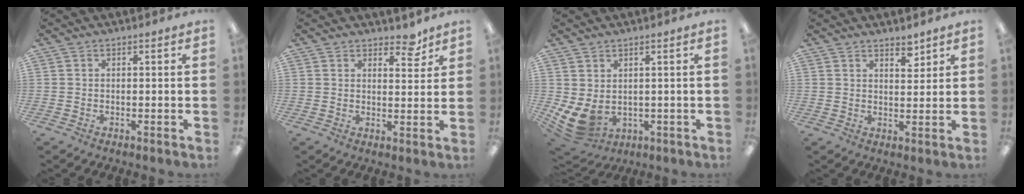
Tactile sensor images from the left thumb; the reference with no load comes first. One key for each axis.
{"total": 5.2, "fx": 4.2, "fy": 2.3, "fz": 2.0, "tx": -0.016, "ty": -0.024, "tz": 0.073}
{"total": 6.4, "fx": 0.8, "fy": 4.9, "fz": 4.0, "tx": -0.105, "ty": -0.007, "tz": 0.021}
{"total": 3.9, "fx": 3.4, "fy": 1.5, "fz": 1.3, "tx": 0.000, "ty": -0.025, "tz": 0.055}